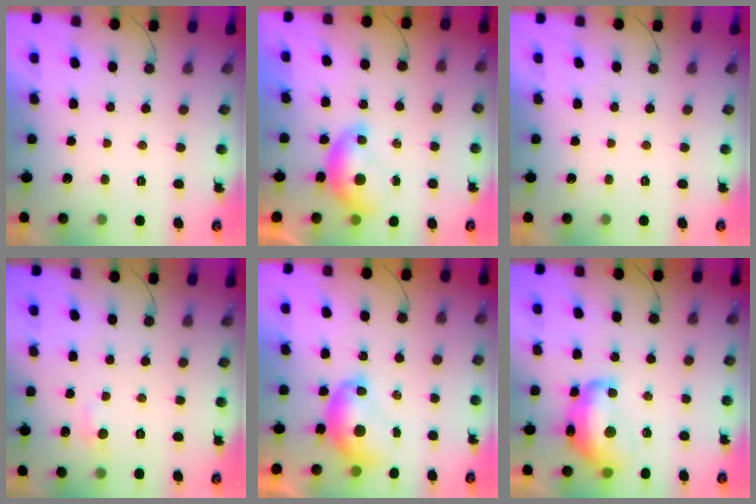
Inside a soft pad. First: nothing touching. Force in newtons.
{"total": 7.2, "press": 7.1, "slide": 0.7}
{"total": 0.0}
{"total": 5.1, "press": 5.0, "slide": 0.7}
{"total": 8.3, "press": 8.2, "slide": 1.1}
{"total": 15.0, "press": 14.9, "slide": 1.2}